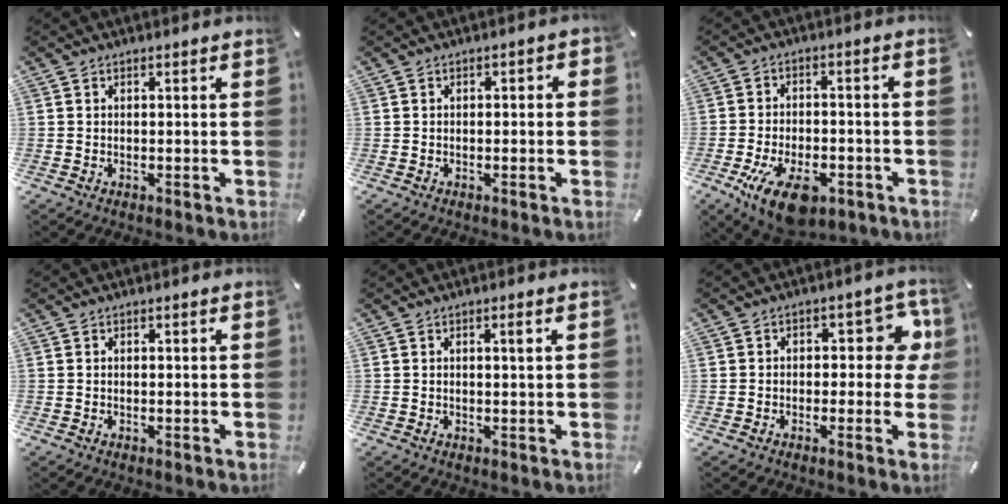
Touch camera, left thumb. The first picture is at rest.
{"total": 1.3, "force": [-0.8, 0.7, 0.7], "torque": [-0.012, 0.005, -0.017]}
{"total": 12.3, "force": [-5.8, 6.5, 8.7], "torque": [-0.153, 0.020, -0.096]}
{"total": 0.0}
{"total": 1.6, "force": [0.5, 0.1, 1.5], "torque": [-0.023, -0.003, 0.006]}
{"total": 8.5, "force": [1.4, 5.2, 6.6], "torque": [-0.075, -0.005, 0.019]}